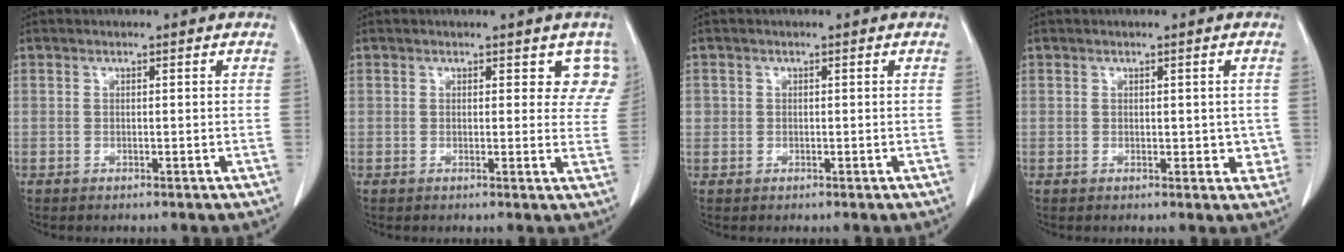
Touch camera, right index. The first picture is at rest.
{"total": 4.8, "force": [3.2, 2.8, 2.1], "torque": [0.005, -0.007, 0.016]}
{"total": 0.9, "force": [0.1, 0.9, 0.1], "torque": [0.009, 0.004, -0.001]}
{"total": 2.9, "force": [0.1, 1.7, 2.3], "torque": [-0.015, -0.004, 0.004]}